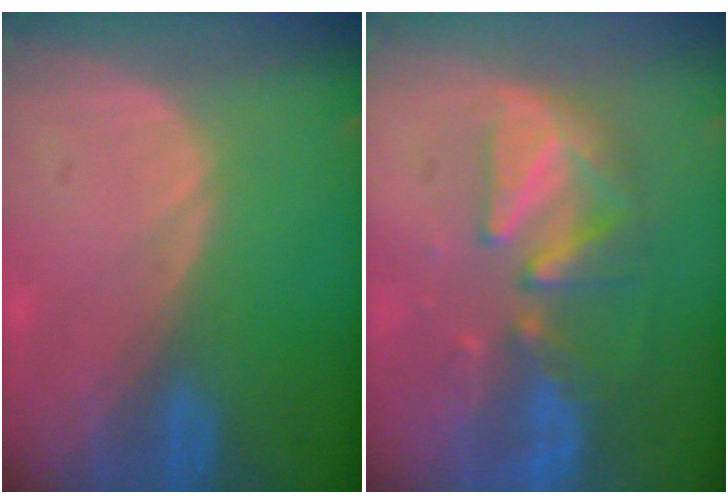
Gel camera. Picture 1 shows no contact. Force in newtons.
{"total": 8.3, "press": 8.1, "slide": 1.9}